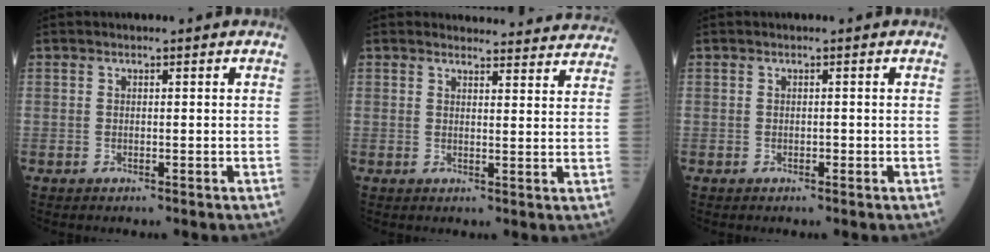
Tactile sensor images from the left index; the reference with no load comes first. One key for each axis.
{"total": 15.7, "fx": 15.4, "fy": 2.8, "fz": 1.8, "tx": 0.016, "ty": -0.033, "tz": 0.149}
{"total": 0.0}